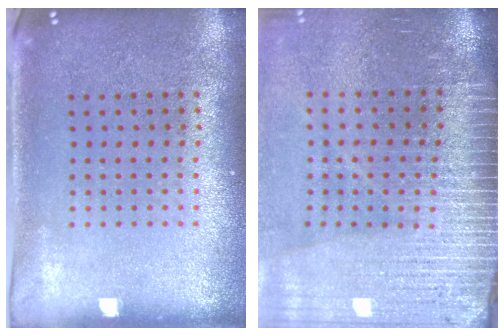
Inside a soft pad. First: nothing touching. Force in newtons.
{"total": 3.7, "press": 3.2, "slide": 1.9}